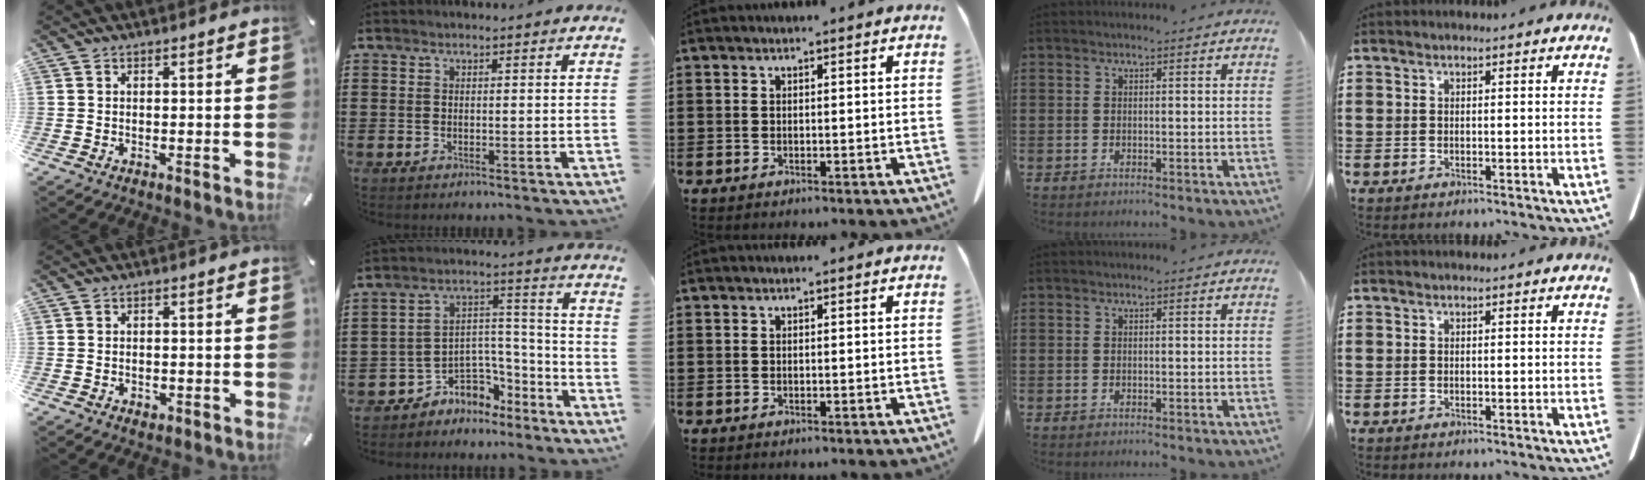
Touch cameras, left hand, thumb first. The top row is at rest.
{"thumb": {"total": 1.4, "force": [-0.5, 1.0, 0.9], "torque": [-0.017, 0.003, -0.011]}, "index": {"total": 6.0, "force": [-4.9, 3.4, 0.7], "torque": [-0.017, 0.014, -0.094]}}